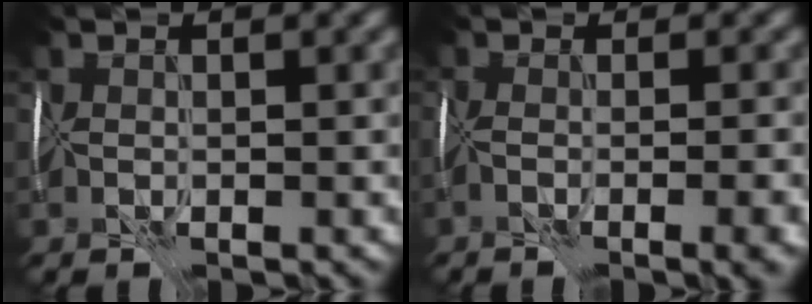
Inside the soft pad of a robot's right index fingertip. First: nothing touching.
{"total": 8.3, "force": [-4.3, 3.3, 6.3], "torque": [-0.075, -0.006, -0.035]}